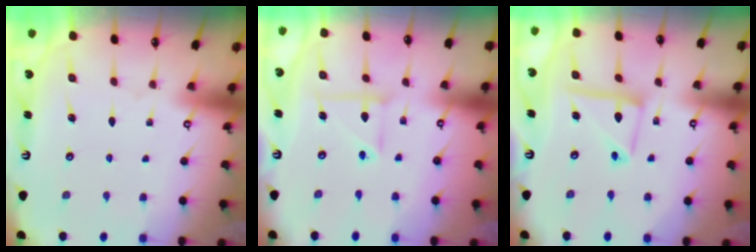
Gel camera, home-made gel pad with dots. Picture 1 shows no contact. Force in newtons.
{"total": 6.1, "press": 6.1, "slide": 0.4}
{"total": 10.8, "press": 10.8, "slide": 1.1}